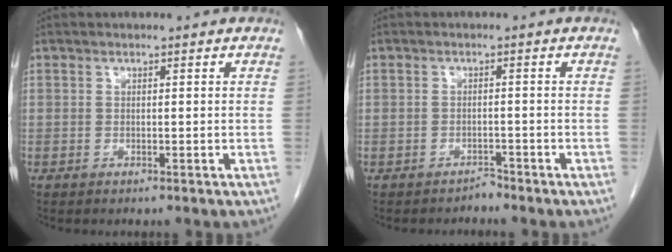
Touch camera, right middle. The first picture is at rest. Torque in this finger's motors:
{"motor_torque": [0.09, 0.04, -0.07, -0.02]}